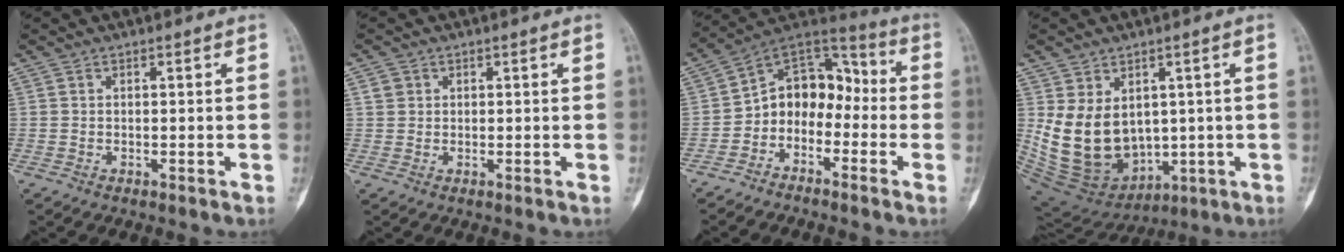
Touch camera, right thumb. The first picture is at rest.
{"total": 1.8, "force": [0.6, 1.6, 0.4], "torque": [0.003, 0.000, 0.008]}
{"total": 11.5, "force": [-3.0, 8.7, 6.9], "torque": [-0.069, 0.077, -0.071]}
{"total": 15.3, "force": [1.5, 11.3, 10.1], "torque": [-0.146, -0.018, 0.070]}